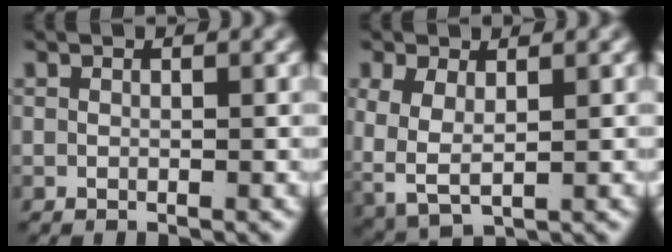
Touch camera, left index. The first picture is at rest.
{"total": 5.7, "force": [-0.1, 4.6, 3.2], "torque": [-0.103, -0.025, 0.008]}